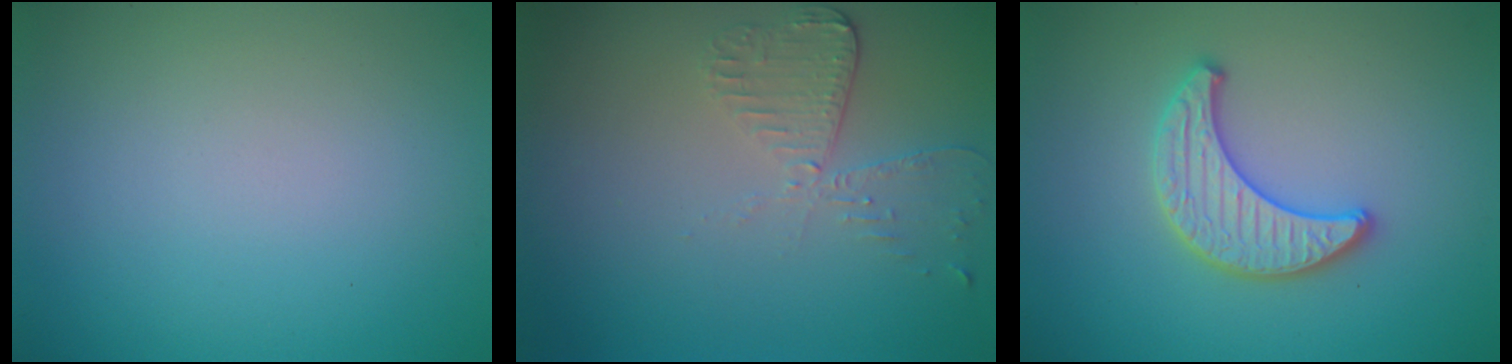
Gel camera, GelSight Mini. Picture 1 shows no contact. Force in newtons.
{"total": 2.6, "press": 2.3, "slide": 1.2}
{"total": 3.3, "press": 3.2, "slide": 0.3}